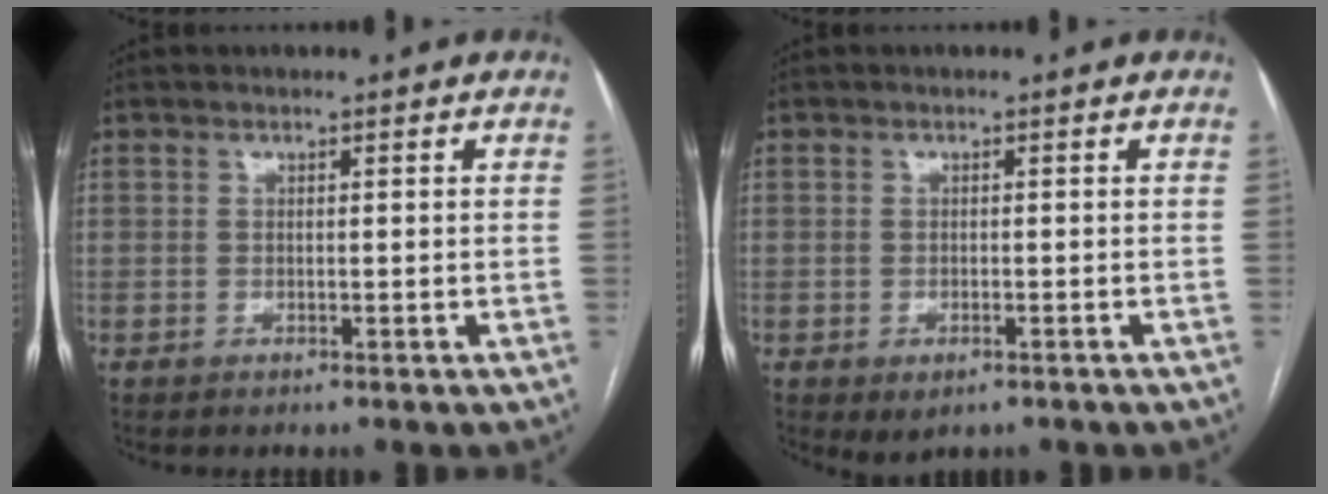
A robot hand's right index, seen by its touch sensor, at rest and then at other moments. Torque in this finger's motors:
{"motor_torque": [0.65, -0.41, 0.01, 0.00]}